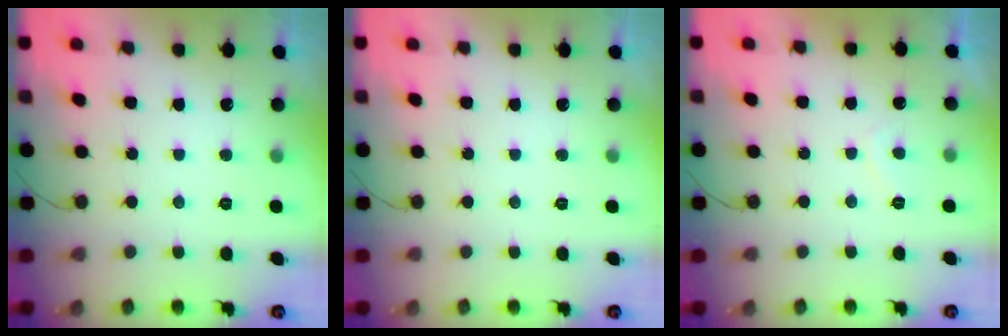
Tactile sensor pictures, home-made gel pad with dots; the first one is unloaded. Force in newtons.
{"total": 0.0}
{"total": 1.5, "press": 1.3, "slide": 0.7}